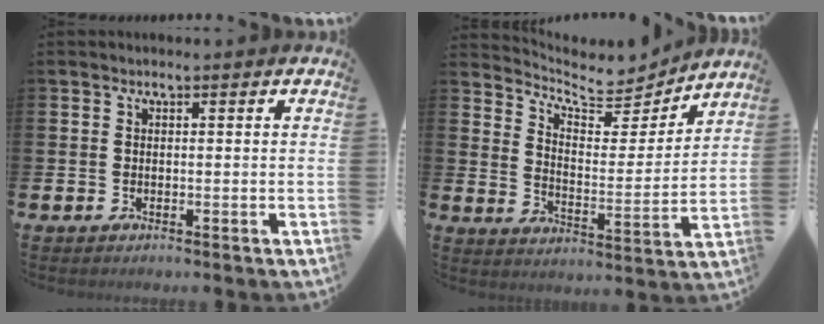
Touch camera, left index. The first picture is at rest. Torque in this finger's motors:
{"motor_torque": [0.03, -0.17, 0.13, 0.01]}